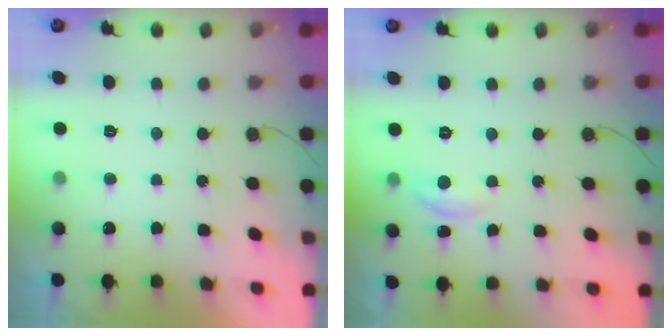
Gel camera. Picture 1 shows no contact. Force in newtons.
{"total": 3.7, "press": 3.7, "slide": 0.2}